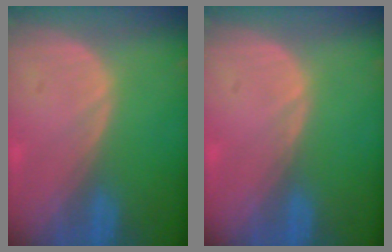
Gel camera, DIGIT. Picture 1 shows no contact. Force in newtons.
{"total": 0.6, "press": 0.4, "slide": 0.4}